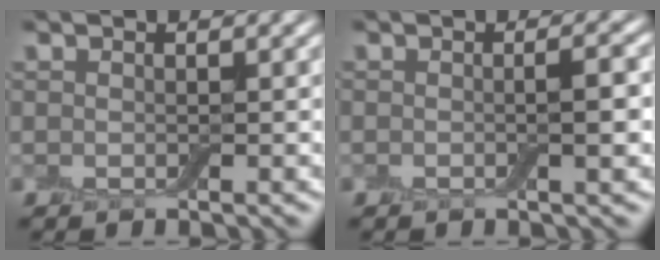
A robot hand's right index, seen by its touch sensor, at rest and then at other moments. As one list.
[{"total": 2.2, "force": [-0.3, 0.4, 2.2], "torque": [-0.032, 0.002, -0.007]}]